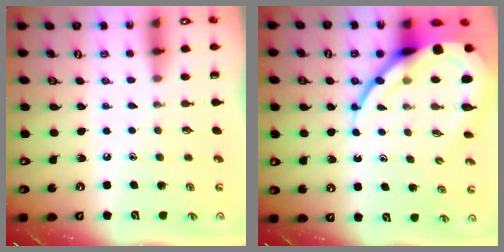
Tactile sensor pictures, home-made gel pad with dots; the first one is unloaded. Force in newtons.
{"total": 17.0, "press": 16.9, "slide": 1.8}